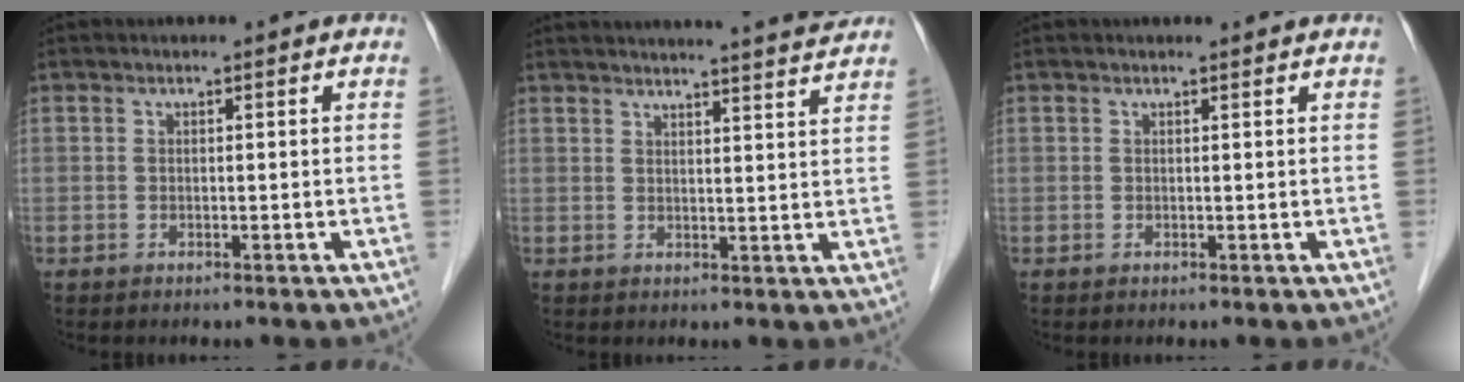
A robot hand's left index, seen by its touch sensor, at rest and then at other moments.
{"total": 14.0, "force": [13.2, -0.8, 4.4], "torque": [-0.068, -0.023, 0.157]}
{"total": 1.1, "force": [1.1, 0.0, 0.1], "torque": [-0.012, 0.002, 0.012]}